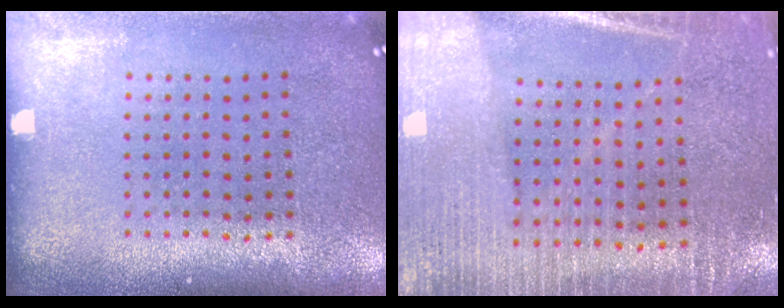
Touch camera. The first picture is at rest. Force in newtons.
{"total": 3.3, "press": 2.9, "slide": 1.4}